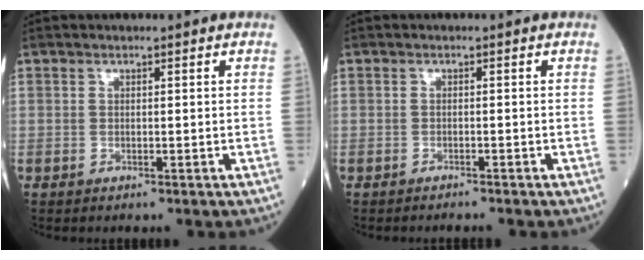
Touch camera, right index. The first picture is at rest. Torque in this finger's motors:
{"motor_torque": [-0.01, -0.28, 0.04, -0.01]}